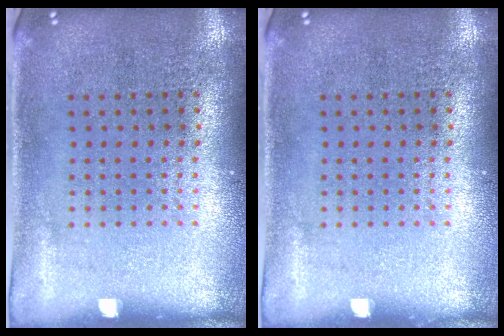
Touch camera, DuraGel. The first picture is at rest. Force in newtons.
{"total": 0.0}